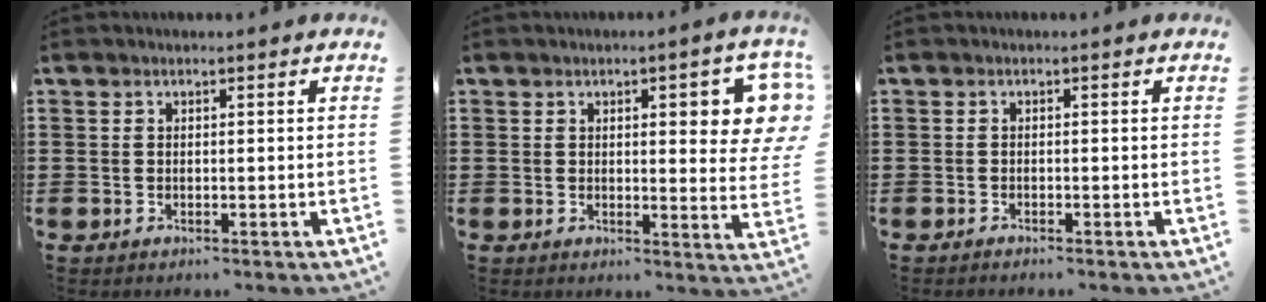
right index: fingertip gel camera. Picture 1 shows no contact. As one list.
[{"total": 6.8, "force": [2.1, 1.9, 6.1], "torque": [-0.086, -0.003, 0.028]}, {"total": 0.6, "force": [-0.6, 0.0, 0.1], "torque": [-0.004, -0.003, -0.012]}]